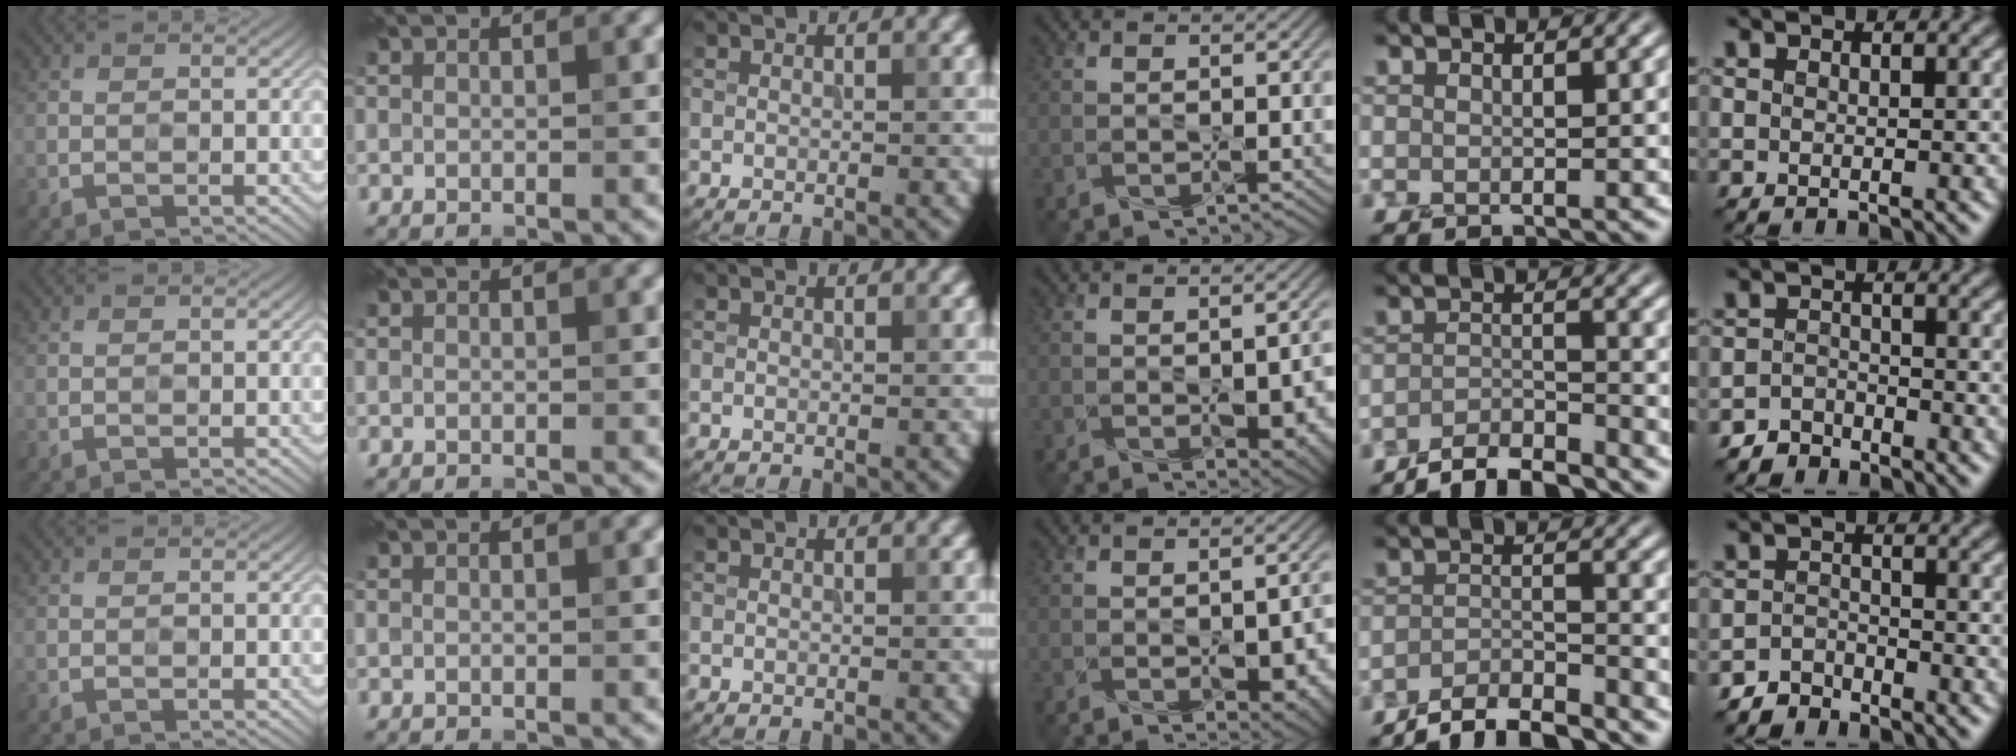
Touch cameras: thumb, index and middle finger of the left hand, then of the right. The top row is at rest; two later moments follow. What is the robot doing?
{"motion": "wipe", "object": "whiteboard"}